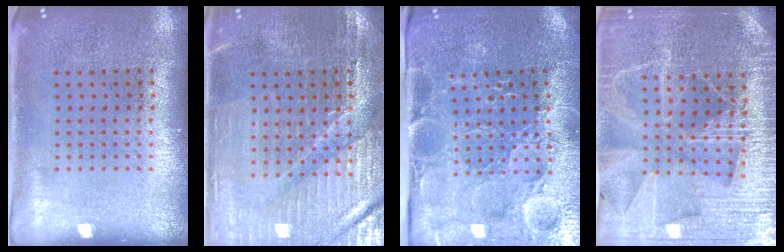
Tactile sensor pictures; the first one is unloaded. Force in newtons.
{"total": 3.1, "press": 3.0, "slide": 0.5}
{"total": 3.8, "press": 3.8, "slide": 0.4}
{"total": 4.5, "press": 4.2, "slide": 1.8}